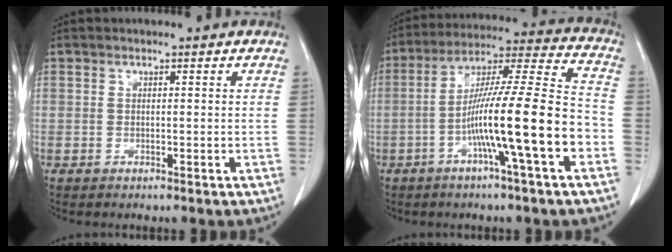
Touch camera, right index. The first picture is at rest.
{"total": 16.9, "force": [-5.4, -0.1, 16.0], "torque": [-0.271, 0.008, -0.097]}